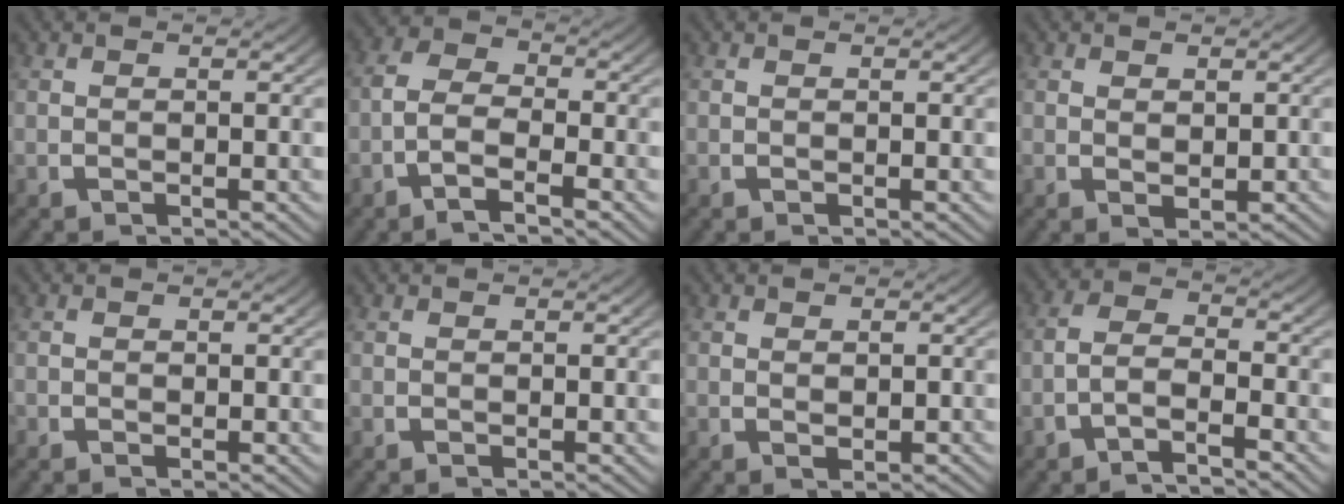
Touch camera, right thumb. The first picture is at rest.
{"total": 5.0, "force": [-1.5, 3.0, 3.7], "torque": [-0.067, -0.016, -0.032]}
{"total": 0.0}
{"total": 1.4, "force": [0.3, 1.0, 0.8], "torque": [-0.012, -0.011, 0.014]}
{"total": 0.5, "force": [-0.2, 0.5, 0.1], "torque": [0.003, -0.002, -0.008]}
{"total": 0.0}
{"total": 1.3, "force": [-0.1, 1.0, 0.9], "torque": [-0.014, -0.009, 0.005]}
{"total": 4.4, "force": [-1.7, 2.3, 3.3], "torque": [-0.060, -0.013, -0.035]}